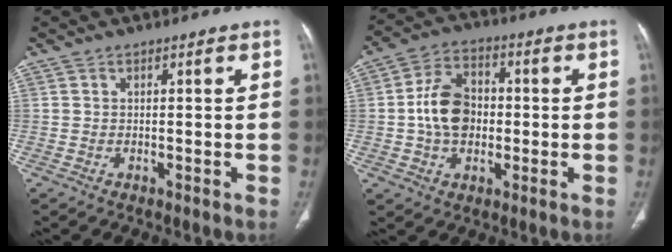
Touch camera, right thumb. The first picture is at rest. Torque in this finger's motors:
{"motor_torque": [1.34, 1.23, 1.24, -0.12, 0.17]}